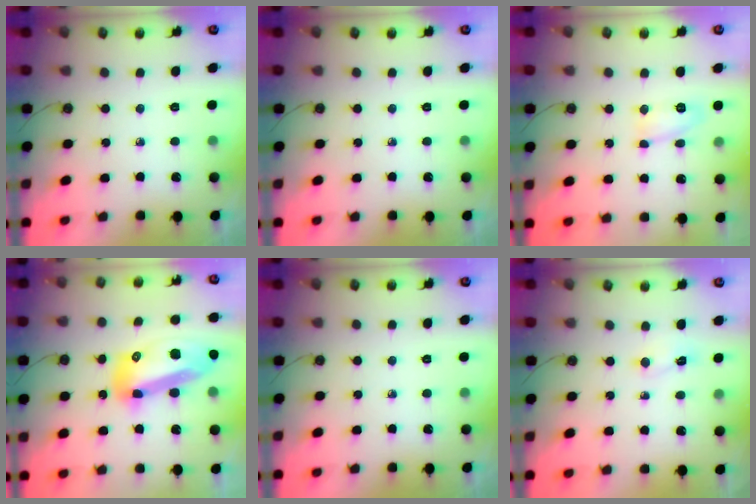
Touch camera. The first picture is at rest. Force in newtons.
{"total": 0.0}
{"total": 6.3, "press": 6.3, "slide": 0.2}
{"total": 17.9, "press": 17.8, "slide": 2.1}
{"total": 0.0}
{"total": 2.7, "press": 2.7, "slide": 0.5}